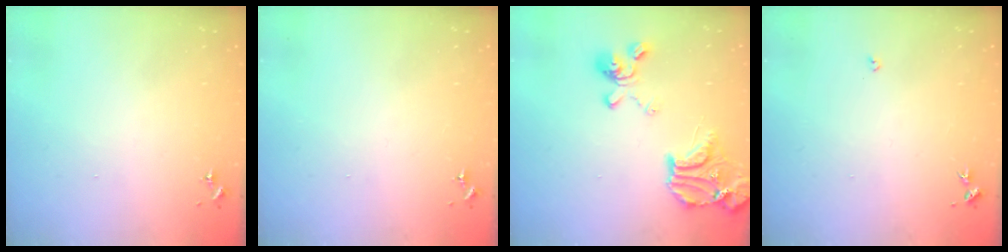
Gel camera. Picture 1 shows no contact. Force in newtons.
{"total": 0.0}
{"total": 19.3, "press": 19.2, "slide": 2.2}
{"total": 2.7, "press": 2.7, "slide": 0.5}